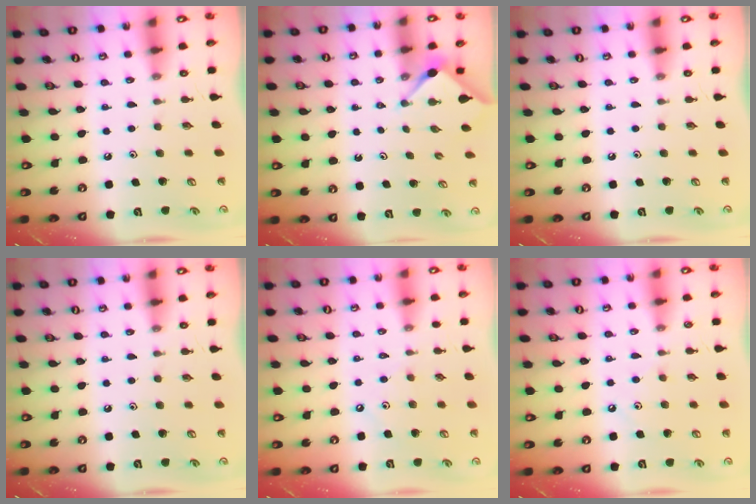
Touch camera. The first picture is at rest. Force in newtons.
{"total": 2.9, "press": 2.9, "slide": 0.4}
{"total": 0.0}
{"total": 0.0}
{"total": 4.2, "press": 4.1, "slide": 0.7}
{"total": 4.2, "press": 4.2, "slide": 0.7}